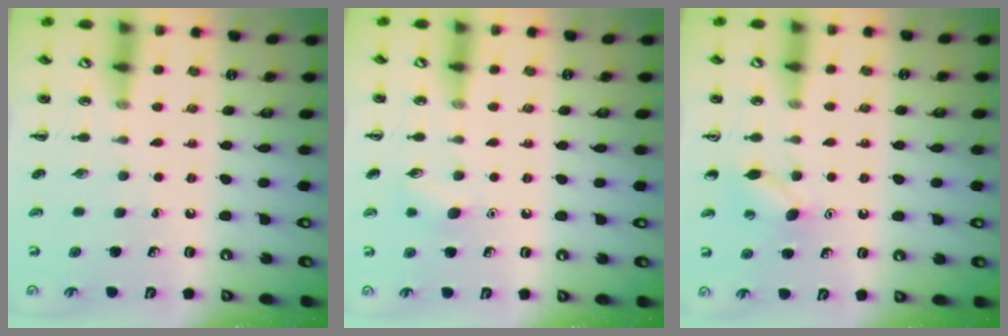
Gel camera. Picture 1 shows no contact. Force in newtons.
{"total": 6.4, "press": 6.2, "slide": 1.7}
{"total": 5.8, "press": 5.6, "slide": 1.7}